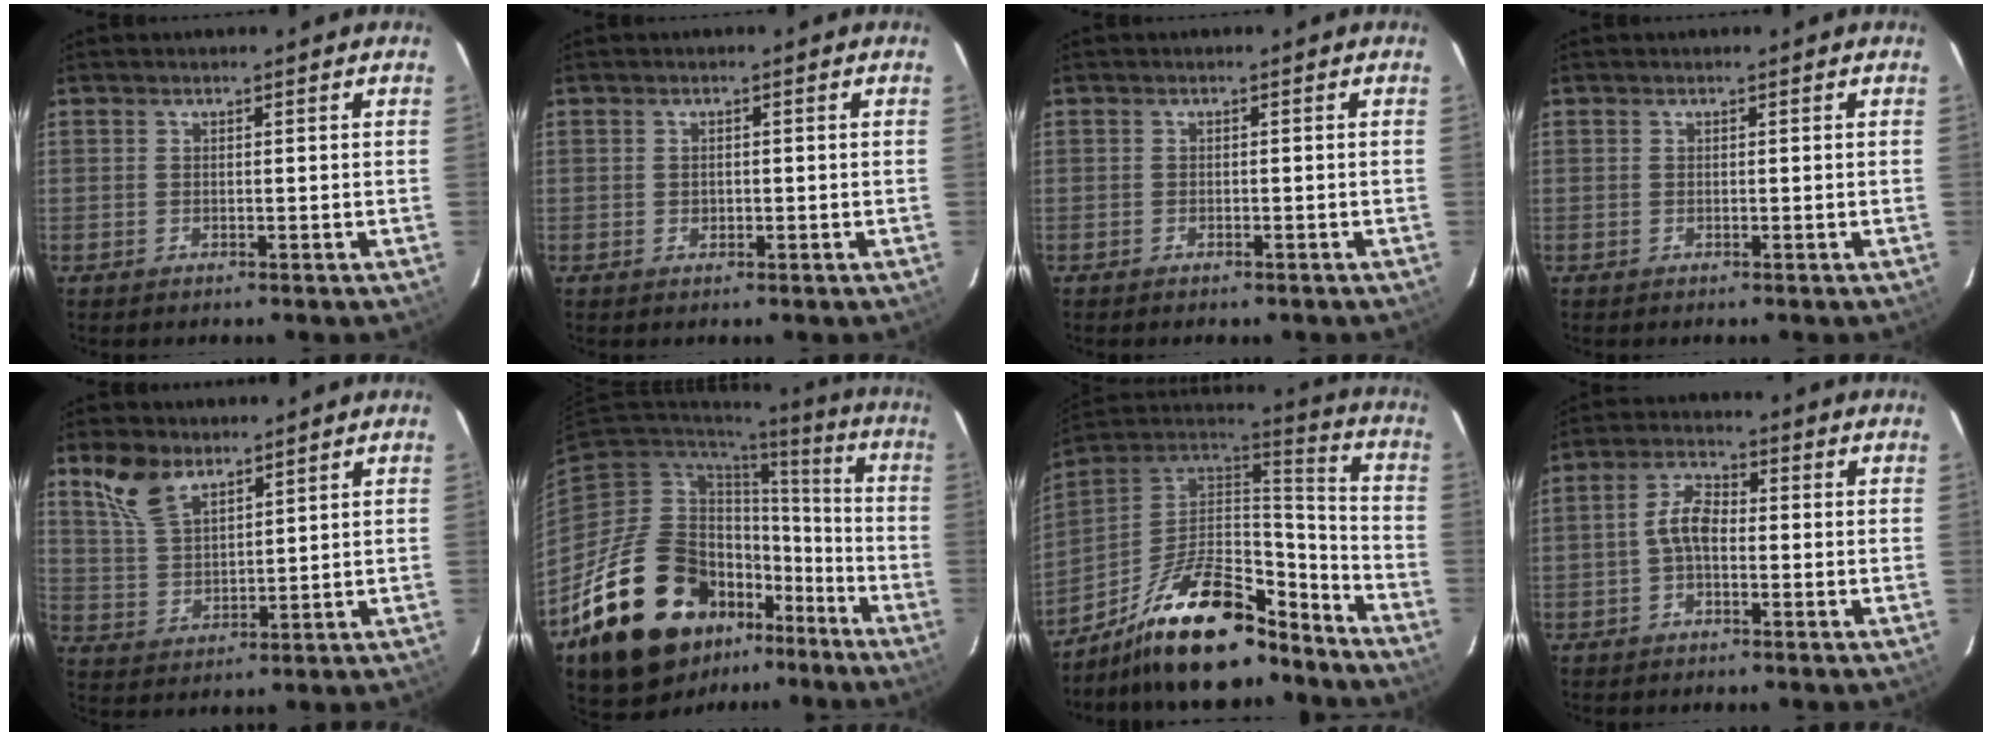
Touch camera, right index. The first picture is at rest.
{"total": 1.0, "force": [-0.1, 0.9, 0.3], "torque": [-0.002, 0.002, -0.001]}
{"total": 1.3, "force": [-1.0, 0.7, 0.4], "torque": [-0.012, 0.000, -0.014]}
{"total": 0.0}
{"total": 8.3, "force": [5.8, 3.9, 4.4], "torque": [-0.089, 0.014, 0.122]}
{"total": 23.9, "force": [-12.3, 14.7, 14.2], "torque": [-0.277, 0.012, -0.183]}
{"total": 22.2, "force": [-15.6, 8.1, 13.5], "torque": [-0.243, 0.011, -0.253]}
{"total": 4.9, "force": [-0.8, 2.7, 4.1], "torque": [-0.084, 0.017, -0.015]}